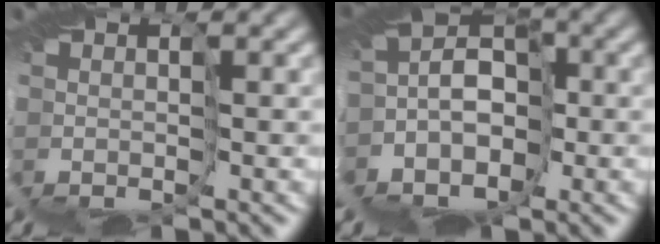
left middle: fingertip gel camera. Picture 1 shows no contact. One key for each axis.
{"total": 4.4, "fx": -3.0, "fy": 2.8, "fz": 1.7, "tx": -0.042, "ty": 0.017, "tz": -0.067}